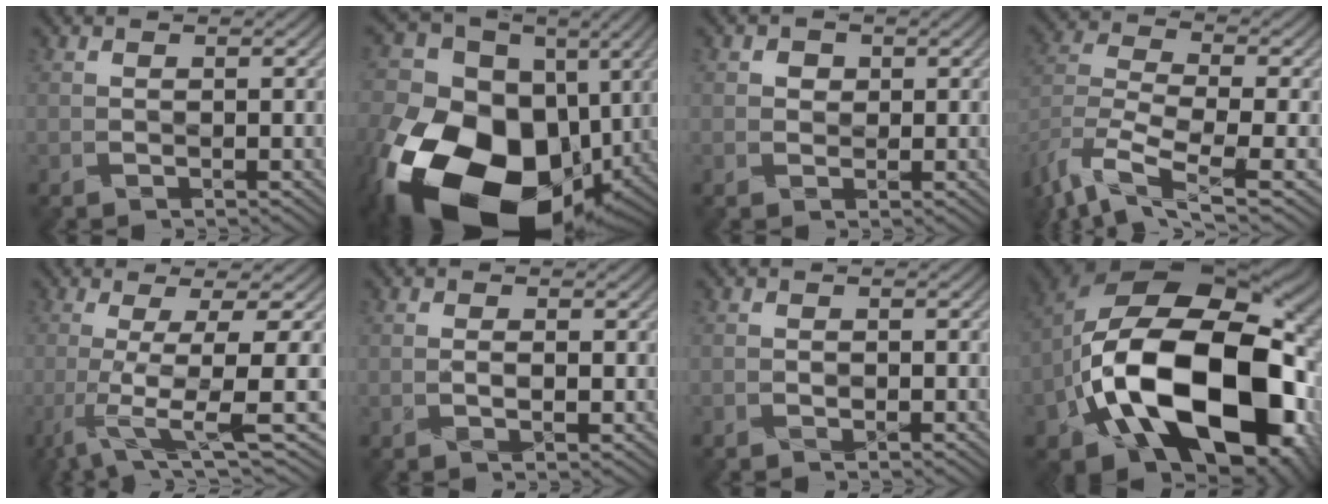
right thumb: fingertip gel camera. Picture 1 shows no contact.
{"total": 22.5, "force": [-6.6, 15.9, 14.5], "torque": [-0.347, -0.047, -0.095]}
{"total": 1.9, "force": [0.5, 1.8, 0.4], "torque": [-0.003, 0.002, 0.008]}
{"total": 11.2, "force": [-7.1, 4.2, 7.6], "torque": [-0.186, -0.020, -0.129]}
{"total": 9.5, "force": [-1.4, 1.6, 9.3], "torque": [-0.153, 0.004, -0.013]}
{"total": 1.2, "force": [-0.1, 0.5, 1.1], "torque": [-0.021, -0.002, 0.001]}
{"total": 0.5, "force": [-0.4, 0.2, 0.3], "torque": [-0.007, -0.001, -0.006]}
{"total": 22.1, "force": [-5.5, 13.5, 16.5], "torque": [-0.342, -0.048, -0.067]}